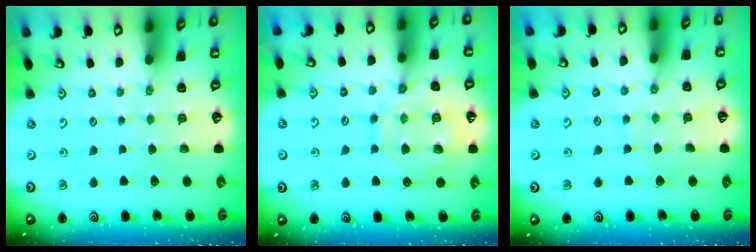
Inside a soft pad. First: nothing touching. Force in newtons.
{"total": 12.7, "press": 12.7, "slide": 1.0}
{"total": 2.8, "press": 2.8, "slide": 0.4}